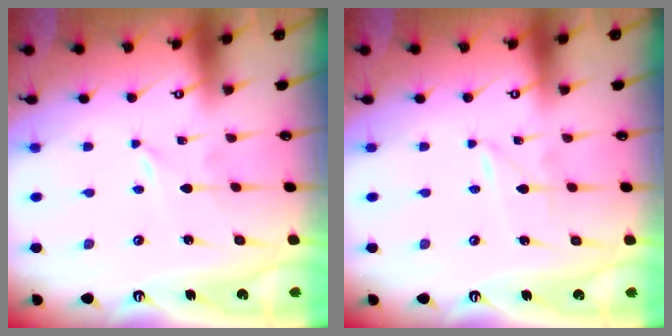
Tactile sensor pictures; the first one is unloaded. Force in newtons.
{"total": 1.5, "press": 1.5, "slide": 0.2}